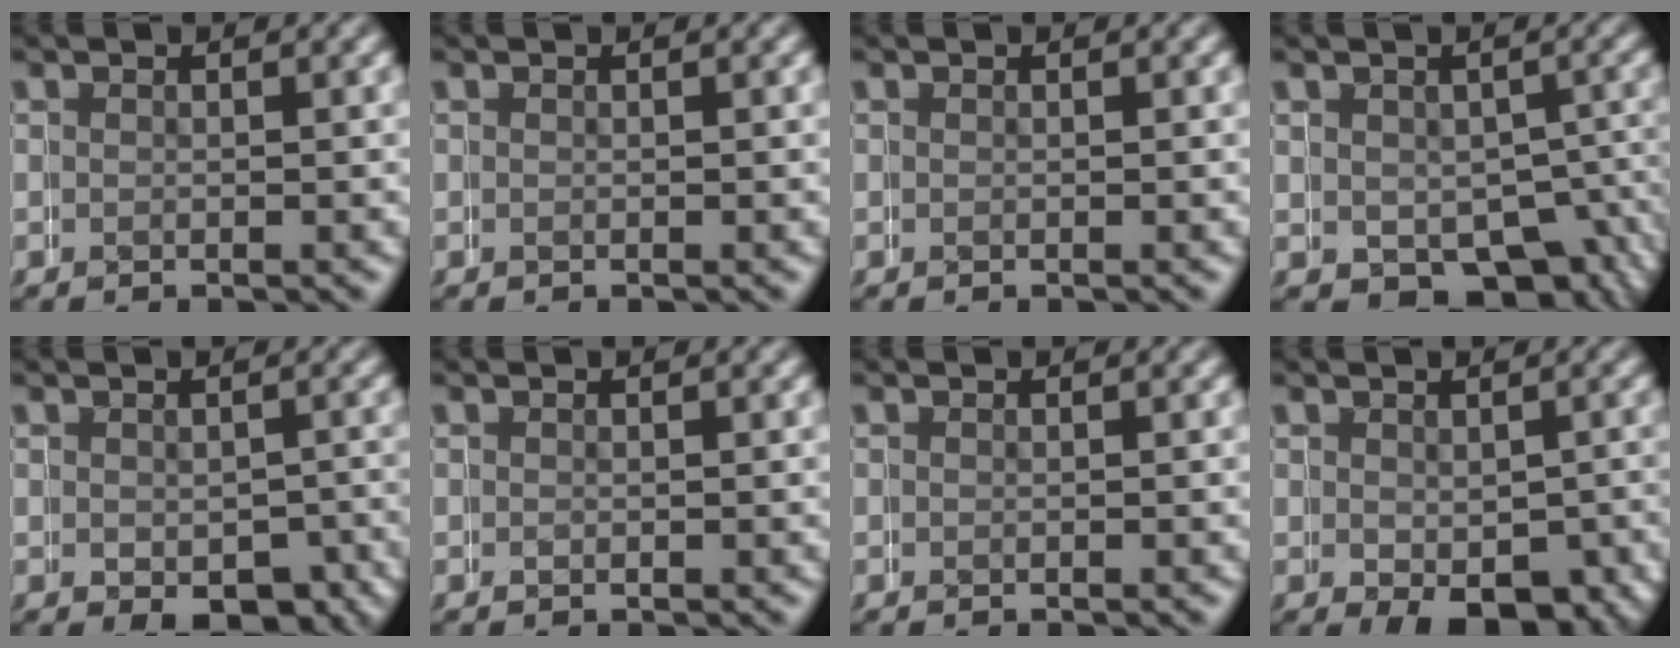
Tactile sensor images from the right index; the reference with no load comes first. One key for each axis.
{"total": 0.0}
{"total": 0.0}
{"total": 4.8, "fx": -1.6, "fy": 3.6, "fz": 2.8, "tx": -0.020, "ty": -0.020, "tz": -0.017}
{"total": 4.2, "fx": -2.2, "fy": 2.2, "fz": 2.8, "tx": -0.019, "ty": -0.007, "tz": -0.031}
{"total": 0.8, "fx": 0.2, "fy": 0.4, "fz": 0.6, "tx": -0.010, "ty": -0.003, "tz": 0.005}
{"total": 0.0}
{"total": 5.2, "fx": -1.9, "fy": 2.4, "fz": 4.2, "tx": -0.052, "ty": -0.016, "tz": -0.017}